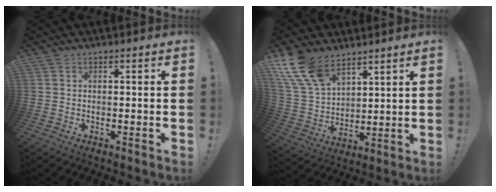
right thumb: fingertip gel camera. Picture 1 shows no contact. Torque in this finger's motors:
{"motor_torque": [-0.57, 0.77, 0.15, 0.83, 0.14]}